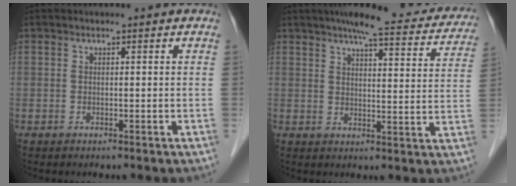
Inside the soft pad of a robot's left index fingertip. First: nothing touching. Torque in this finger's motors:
{"motor_torque": [0.28, -0.46, 0.05, 0.02]}